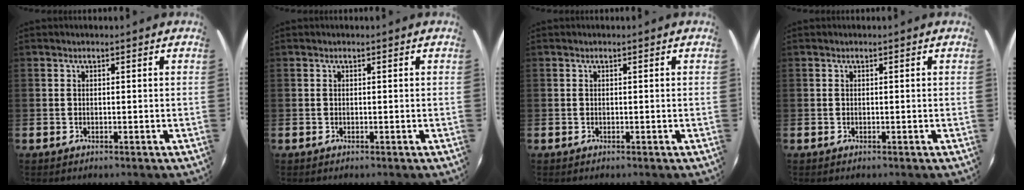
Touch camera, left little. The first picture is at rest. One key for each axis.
{"total": 0.0}
{"total": 0.0}
{"total": 0.0}